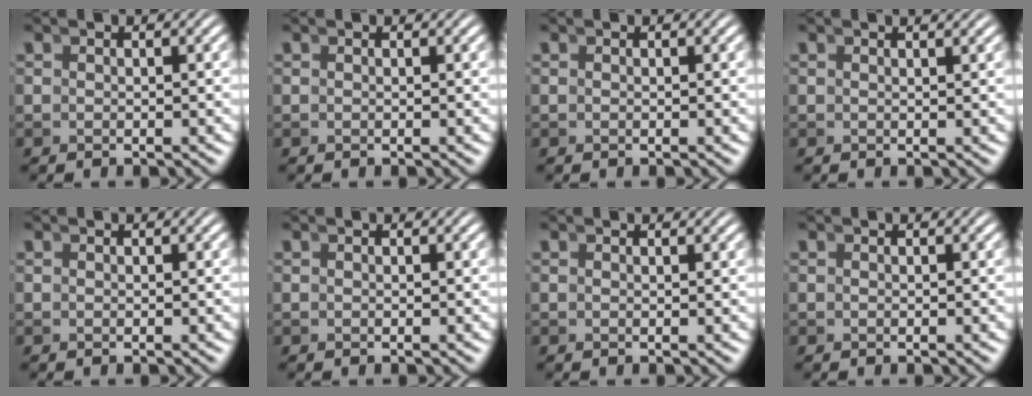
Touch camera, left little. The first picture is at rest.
{"total": 0.0}
{"total": 0.0}
{"total": 0.8, "force": [0.8, -0.2, 0.1], "torque": [0.003, 0.000, 0.011]}
{"total": 0.0}
{"total": 0.0}
{"total": 0.5, "force": [0.5, 0.1, 0.0], "torque": [0.000, 0.000, 0.008]}
{"total": 0.0}